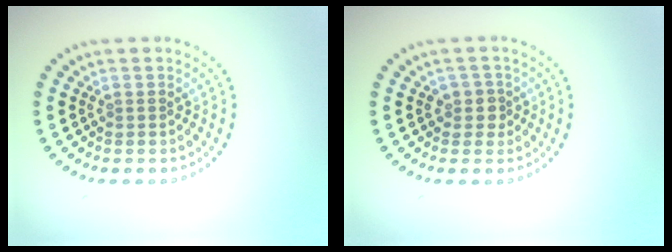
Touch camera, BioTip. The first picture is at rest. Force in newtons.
{"total": 1.7, "press": 1.4, "slide": 1.0}